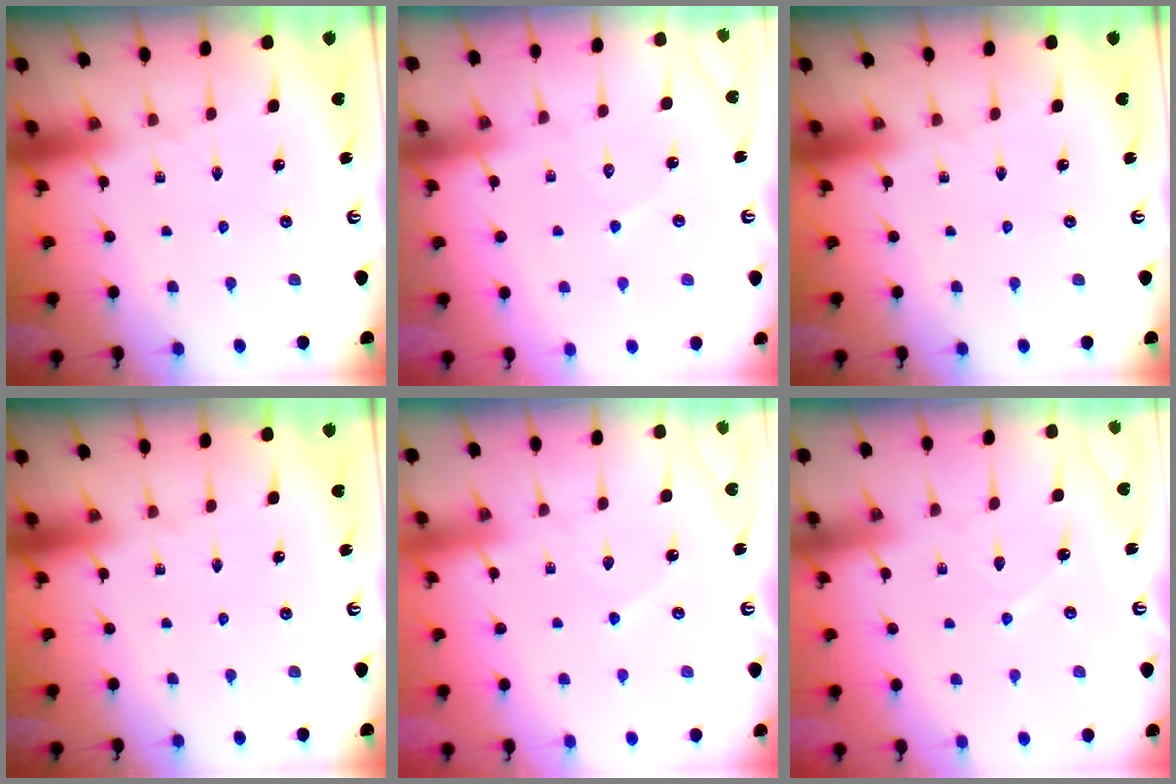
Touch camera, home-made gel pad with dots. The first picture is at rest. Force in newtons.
{"total": 5.4, "press": 5.4, "slide": 0.7}
{"total": 0.0}
{"total": 0.0}
{"total": 3.3, "press": 3.3, "slide": 0.3}
{"total": 3.2, "press": 3.2, "slide": 0.1}